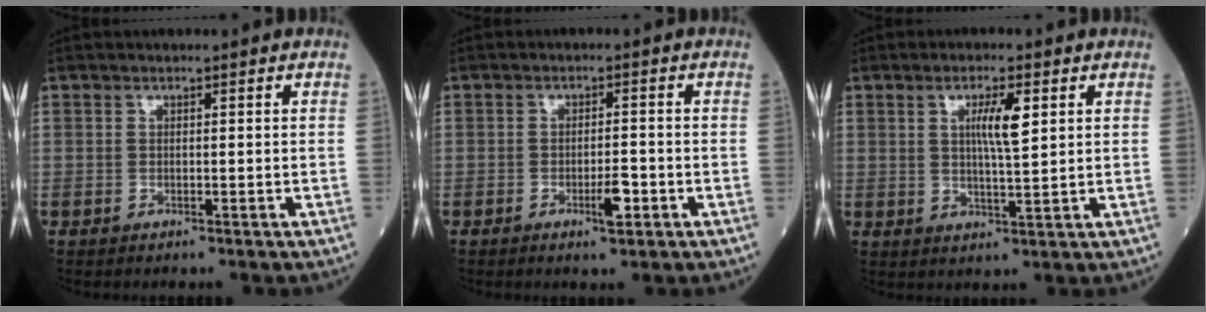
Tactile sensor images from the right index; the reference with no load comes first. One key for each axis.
{"total": 3.2, "fx": -1.4, "fy": 0.6, "fz": 2.8, "tx": -0.045, "ty": 0.000, "tz": -0.020}
{"total": 5.1, "fx": 1.7, "fy": 0.5, "fz": 4.8, "tx": -0.087, "ty": 0.000, "tz": 0.030}